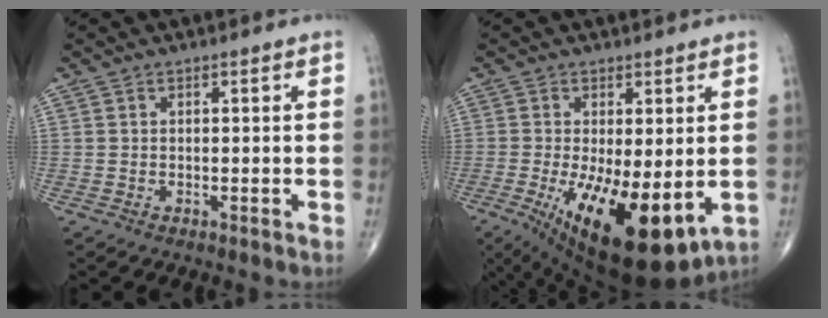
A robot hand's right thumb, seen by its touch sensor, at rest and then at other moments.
{"total": 17.5, "force": [-4.1, 6.6, 15.6], "torque": [-0.241, -0.033, -0.040]}